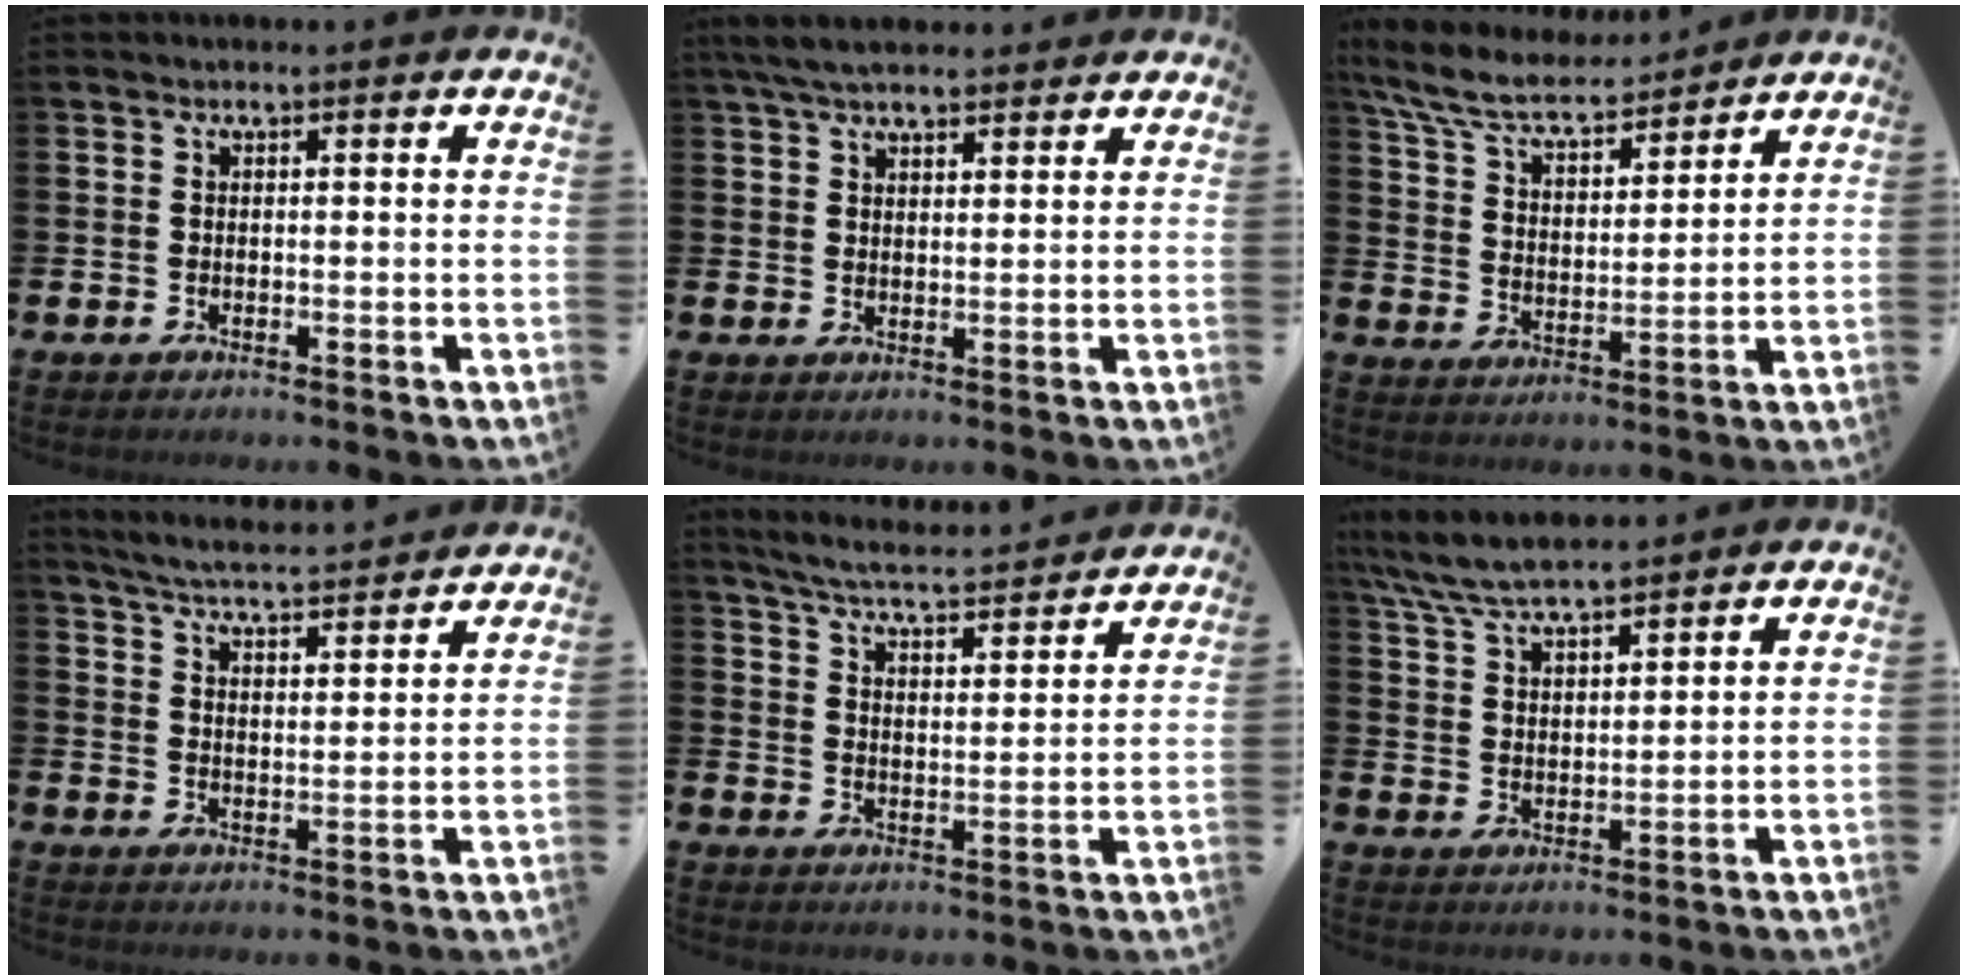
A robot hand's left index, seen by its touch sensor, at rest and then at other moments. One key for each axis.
{"total": 5.2, "fx": 4.7, "fy": 1.3, "fz": 1.7, "tx": -0.047, "ty": -0.010, "tz": 0.088}
{"total": 8.0, "fx": 7.3, "fy": 2.0, "fz": 2.8, "tx": -0.086, "ty": -0.043, "tz": 0.127}
{"total": 5.4, "fx": 5.3, "fy": 0.1, "fz": 0.8, "tx": -0.038, "ty": -0.041, "tz": 0.092}
{"total": 5.8, "fx": 5.6, "fy": 0.3, "fz": 1.4, "tx": -0.052, "ty": -0.041, "tz": 0.095}
{"total": 7.0, "fx": 6.6, "fy": 1.0, "fz": 2.0, "tx": -0.063, "ty": -0.027, "tz": 0.121}